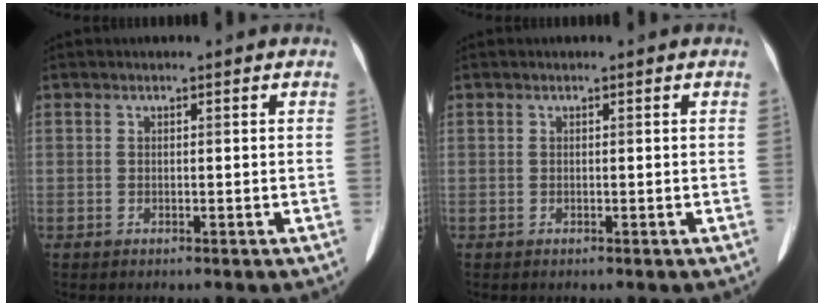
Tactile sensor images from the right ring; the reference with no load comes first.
{"total": 0.0}